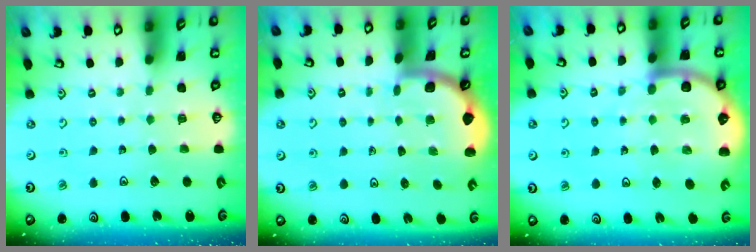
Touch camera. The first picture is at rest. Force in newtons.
{"total": 1.9, "press": 1.9, "slide": 0.0}
{"total": 9.2, "press": 8.9, "slide": 2.5}